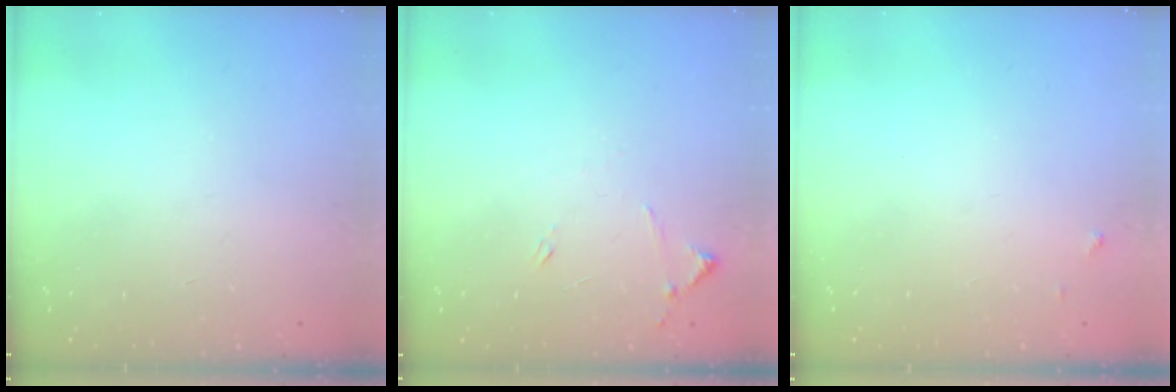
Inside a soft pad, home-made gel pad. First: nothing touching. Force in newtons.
{"total": 8.0, "press": 8.0, "slide": 0.7}
{"total": 3.5, "press": 3.5, "slide": 0.2}